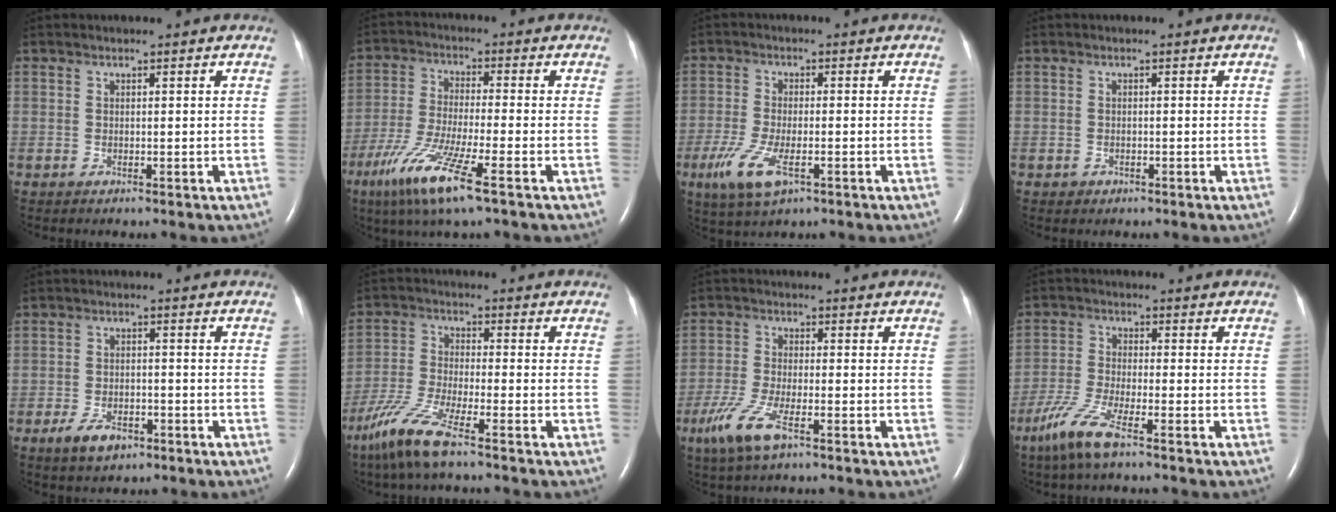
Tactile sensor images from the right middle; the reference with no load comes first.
{"total": 11.1, "force": [-6.1, 0.5, 9.3], "torque": [-0.193, -0.032, -0.118]}
{"total": 7.3, "force": [-3.3, 2.4, 6.1], "torque": [-0.132, -0.018, -0.056]}
{"total": 0.9, "force": [-0.5, 0.7, 0.1], "torque": [-0.005, 0.002, -0.007]}
{"total": 4.8, "force": [-2.9, 2.4, 3.0], "torque": [-0.060, -0.001, -0.045]}
{"total": 8.6, "force": [-6.1, 0.5, 6.1], "torque": [-0.139, -0.025, -0.128]}
{"total": 7.1, "force": [-4.0, 1.5, 5.6], "torque": [-0.131, -0.016, -0.076]}
{"total": 7.0, "force": [-4.7, 0.6, 5.1], "torque": [-0.120, -0.017, -0.098]}